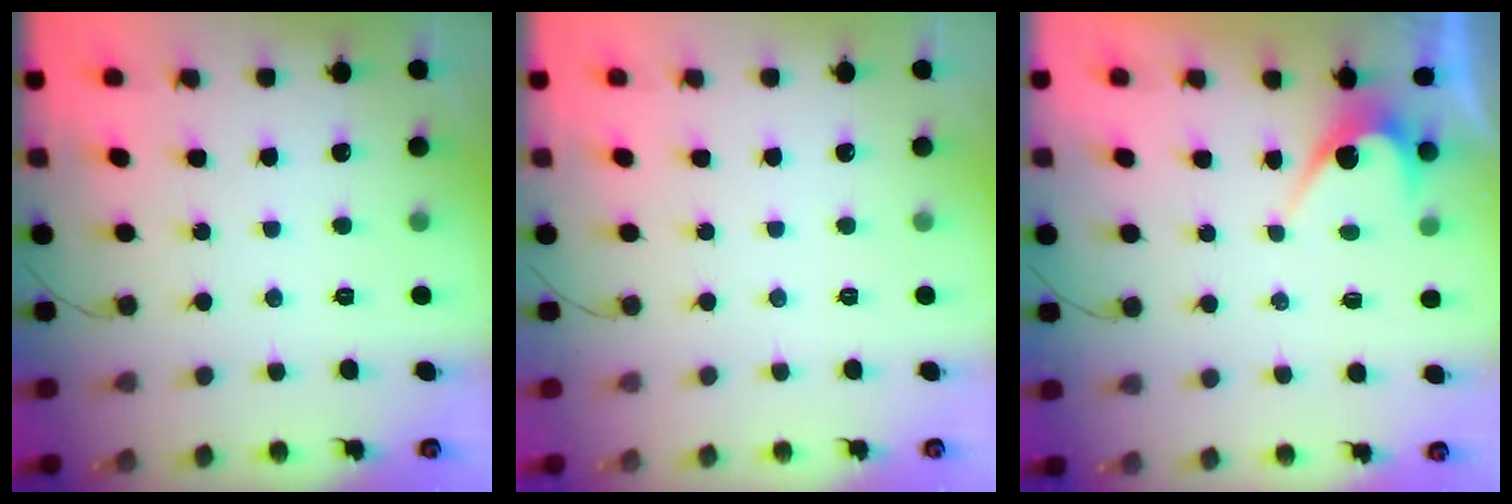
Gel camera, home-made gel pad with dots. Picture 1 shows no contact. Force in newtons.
{"total": 0.0}
{"total": 3.8, "press": 3.8, "slide": 0.3}